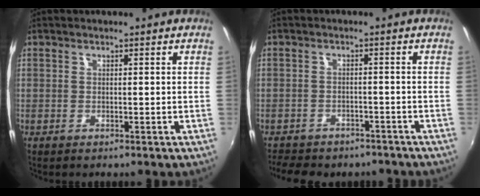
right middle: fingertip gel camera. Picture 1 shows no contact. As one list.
[{"total": 10.4, "force": [-8.5, 4.7, 3.8], "torque": [-0.093, -0.011, -0.120]}]